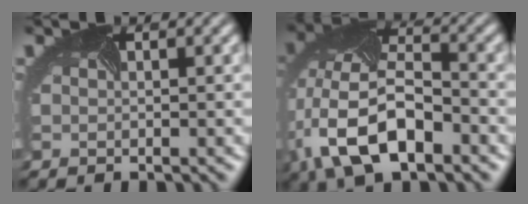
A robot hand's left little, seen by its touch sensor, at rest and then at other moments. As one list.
[{"total": 10.8, "force": [-4.2, 6.0, 7.9], "torque": [-0.173, -0.010, -0.074]}]